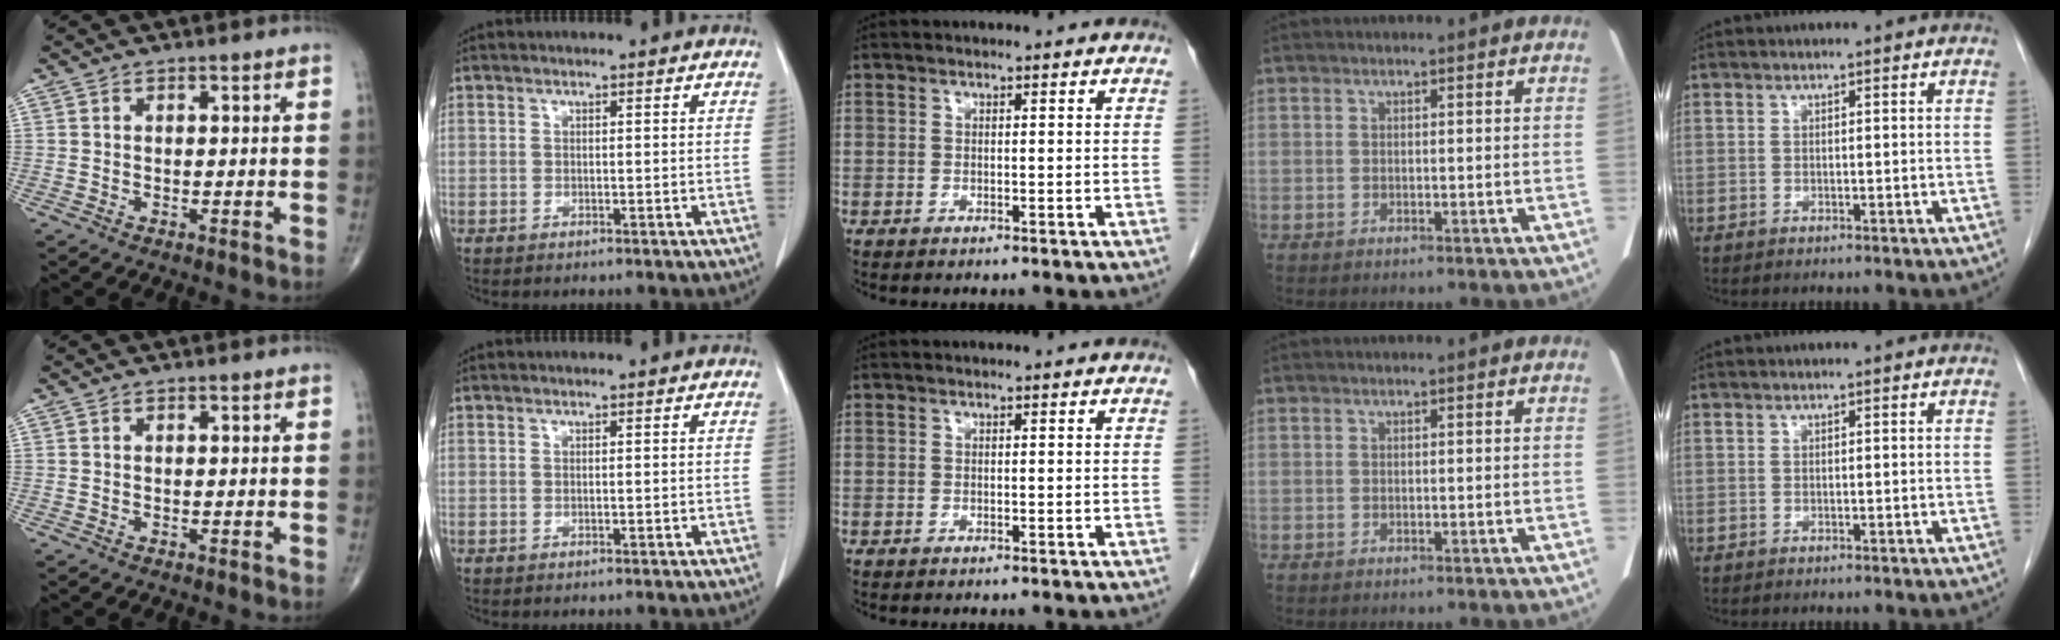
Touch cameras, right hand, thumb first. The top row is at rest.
{"index": {"total": 0.5, "force": [-0.1, 0.2, 0.4], "torque": [-0.017, 0.003, 0.001]}}